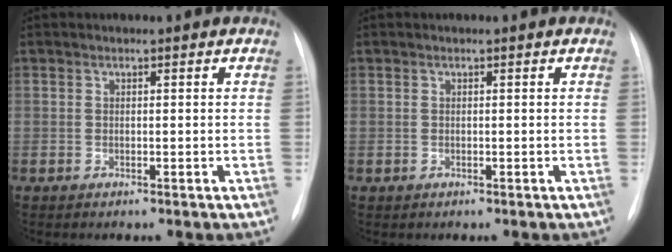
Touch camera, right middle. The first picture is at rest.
{"total": 0.0}